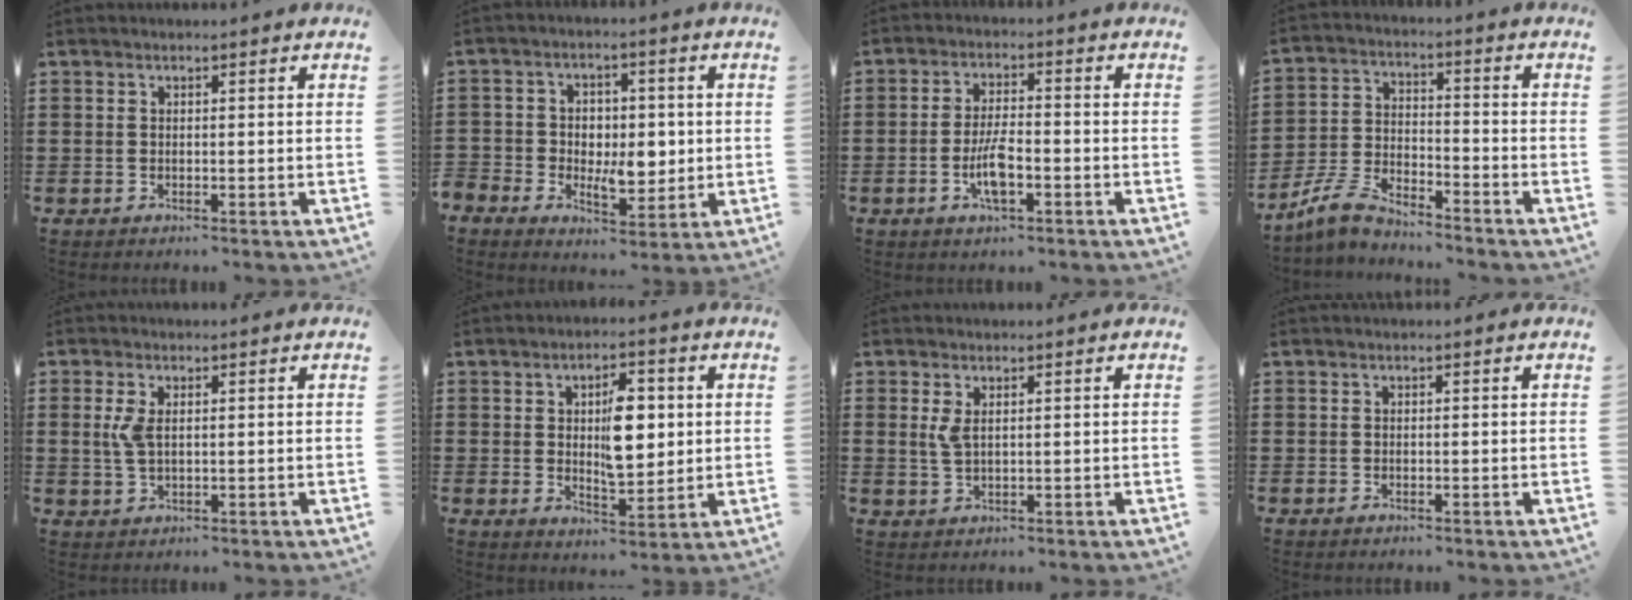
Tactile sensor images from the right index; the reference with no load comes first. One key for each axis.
{"total": 5.7, "fx": -0.5, "fy": 4.4, "fz": 3.6, "tx": -0.070, "ty": 0.010, "tz": -0.012}
{"total": 5.9, "fx": -1.9, "fy": 1.8, "fz": 5.2, "tx": -0.115, "ty": -0.002, "tz": -0.042}
{"total": 6.6, "fx": -6.1, "fy": 1.0, "fz": 2.4, "tx": -0.070, "ty": -0.002, "tz": -0.124}
{"total": 3.6, "fx": 0.9, "fy": 1.6, "fz": 3.1, "tx": -0.073, "ty": 0.004, "tz": 0.011}
{"total": 7.9, "fx": 1.2, "fy": 3.6, "fz": 6.9, "tx": -0.111, "ty": 0.003, "tz": 0.014}
{"total": 2.5, "fx": 1.1, "fy": 1.0, "fz": 2.0, "tx": -0.044, "ty": 0.005, "tz": 0.019}
{"total": 0.0}